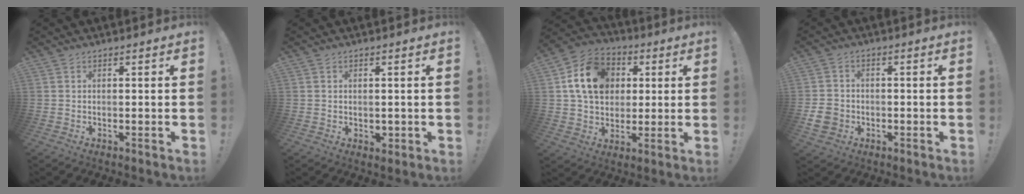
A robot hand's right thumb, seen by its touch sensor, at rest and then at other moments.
{"total": 1.6, "force": [0.2, 1.4, 0.7], "torque": [0.001, -0.002, 0.002]}
{"total": 16.4, "force": [4.3, 12.8, 9.3], "torque": [-0.150, 0.001, 0.090]}
{"total": 6.6, "force": [-2.0, 5.4, 3.1], "torque": [-0.062, 0.008, -0.035]}